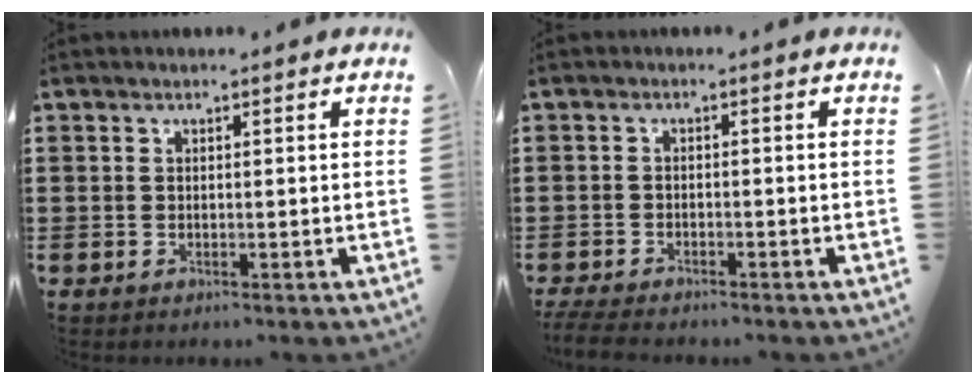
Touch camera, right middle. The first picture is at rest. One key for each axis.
{"total": 2.3, "fx": -2.2, "fy": 0.2, "fz": 0.5, "tx": -0.026, "ty": -0.005, "tz": -0.050}